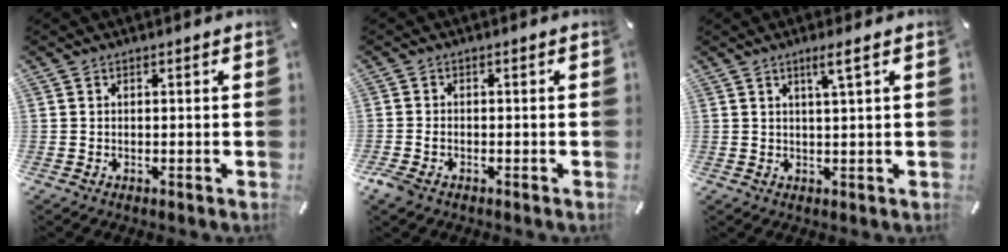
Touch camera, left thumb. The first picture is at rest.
{"total": 2.2, "force": [-1.4, 1.4, 1.0], "torque": [-0.025, 0.001, -0.027]}
{"total": 3.7, "force": [1.9, -0.1, 3.1], "torque": [-0.065, -0.001, 0.031]}